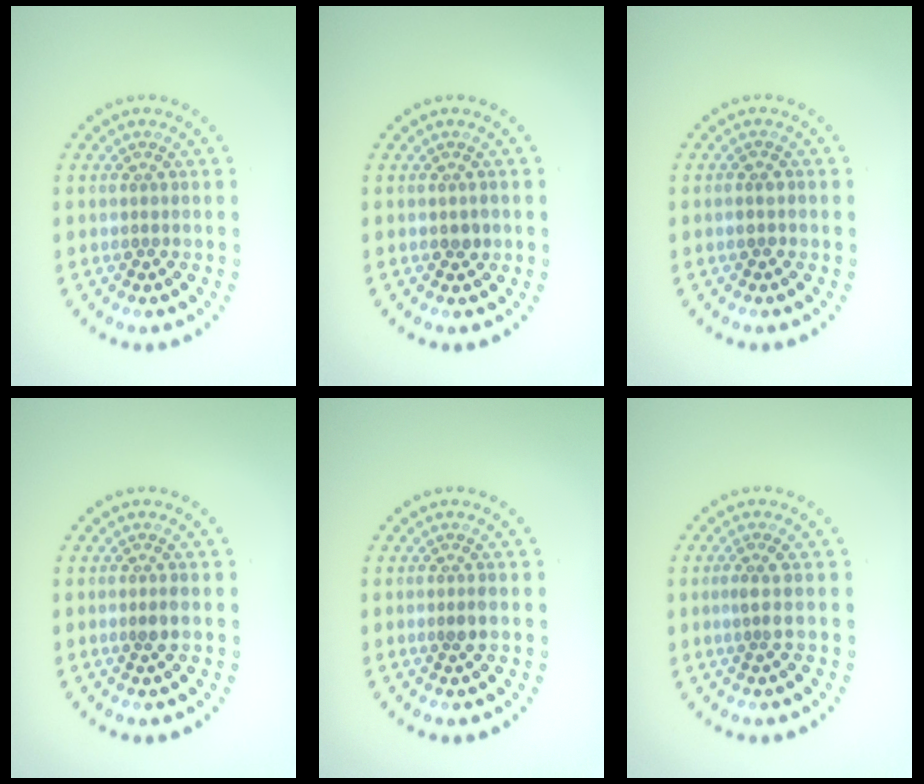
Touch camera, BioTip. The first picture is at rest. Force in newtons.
{"total": 1.2, "press": 1.2, "slide": 0.1}
{"total": 1.1, "press": 1.0, "slide": 0.3}
{"total": 1.3, "press": 1.1, "slide": 0.6}
{"total": 1.3, "press": 1.1, "slide": 0.6}
{"total": 1.6, "press": 1.2, "slide": 1.0}